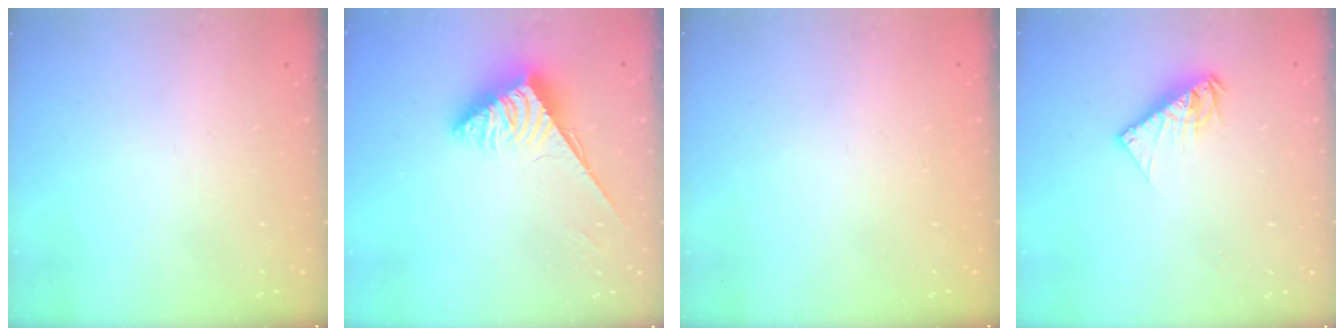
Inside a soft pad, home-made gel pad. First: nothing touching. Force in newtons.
{"total": 3.9, "press": 3.9, "slide": 0.5}
{"total": 0.0}
{"total": 8.2, "press": 8.2, "slide": 0.6}